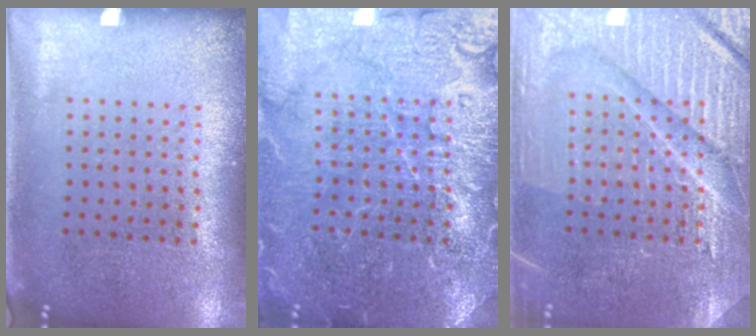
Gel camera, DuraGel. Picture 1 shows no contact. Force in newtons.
{"total": 6.5, "press": 6.4, "slide": 1.0}
{"total": 4.2, "press": 4.2, "slide": 0.5}